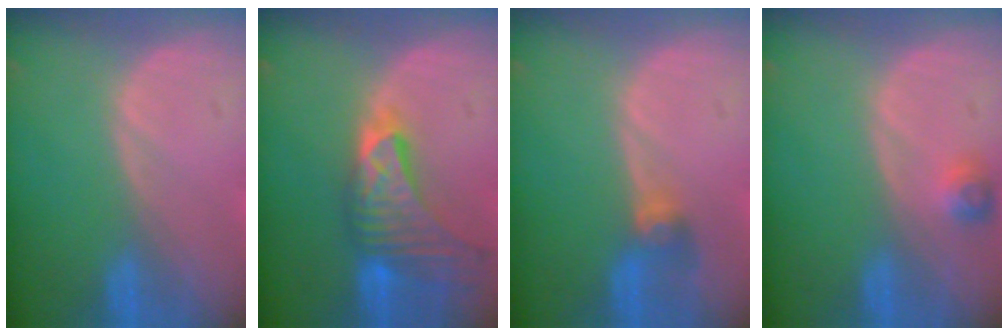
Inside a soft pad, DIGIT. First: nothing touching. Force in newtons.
{"total": 9.2, "press": 8.2, "slide": 4.2}
{"total": 2.7, "press": 2.7, "slide": 0.3}
{"total": 2.4, "press": 2.2, "slide": 0.9}